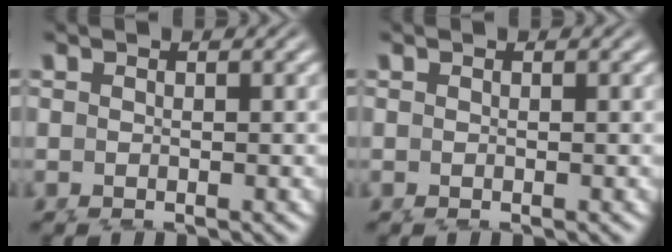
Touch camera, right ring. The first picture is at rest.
{"total": 0.0}